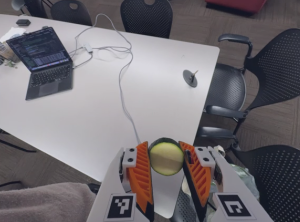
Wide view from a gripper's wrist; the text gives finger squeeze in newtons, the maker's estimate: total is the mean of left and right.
{"total": 10.0, "left": 9.6, "right": 10.4}